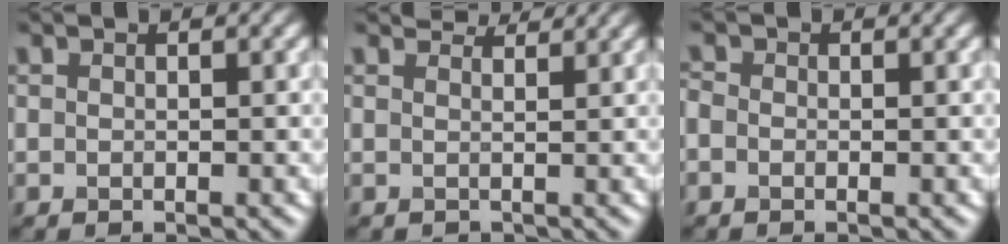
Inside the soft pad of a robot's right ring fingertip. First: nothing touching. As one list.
[{"total": 3.3, "force": [3.2, 0.7, 0.6], "torque": [-0.021, 0.005, 0.040]}, {"total": 0.8, "force": [-0.2, 0.6, 0.4], "torque": [-0.007, -0.001, -0.011]}]